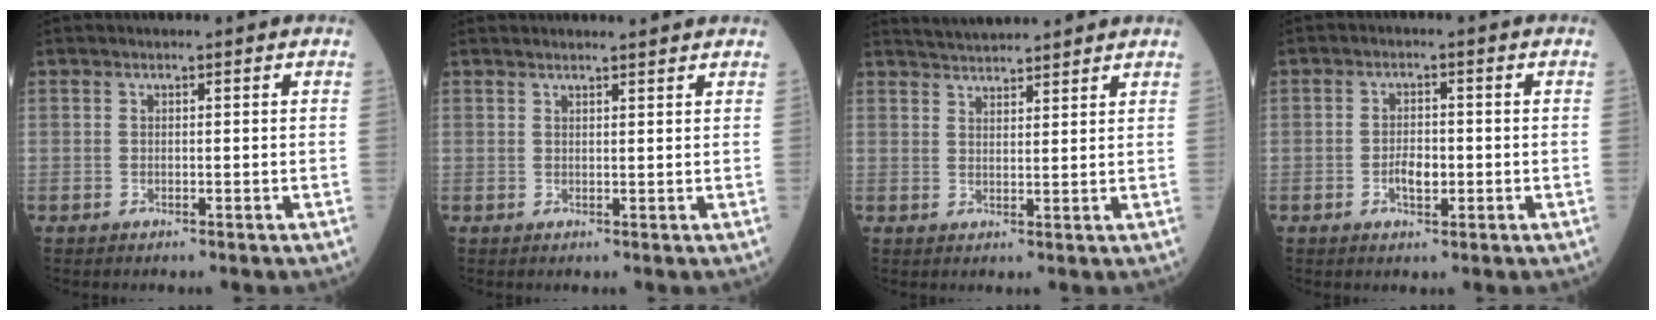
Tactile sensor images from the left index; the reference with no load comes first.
{"total": 3.9, "force": [3.8, 0.1, 1.0], "torque": [-0.016, 0.014, 0.044]}
{"total": 6.7, "force": [6.4, 0.4, 1.9], "torque": [-0.039, 0.027, 0.099]}
{"total": 3.1, "force": [-1.0, 1.4, 2.6], "torque": [-0.050, -0.001, -0.017]}